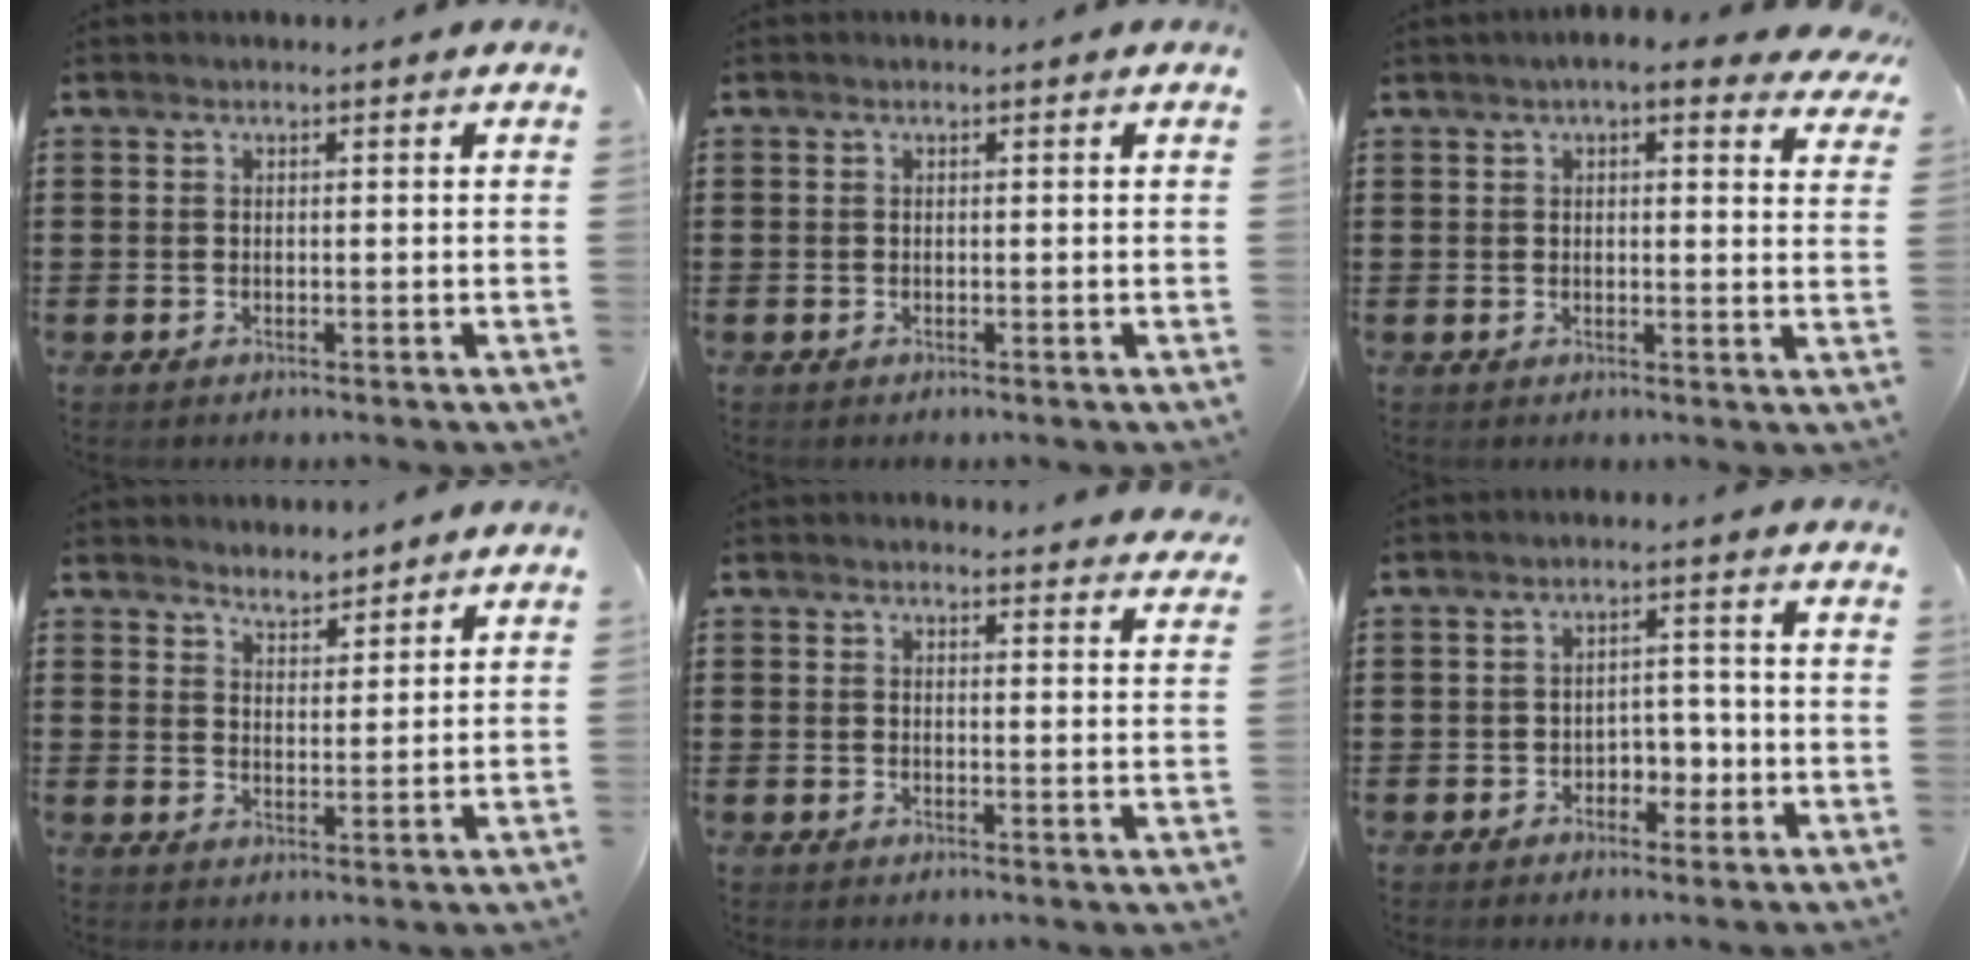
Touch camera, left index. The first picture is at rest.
{"total": 0.0}
{"total": 4.2, "force": [3.5, 0.3, 2.4], "torque": [-0.057, -0.005, 0.062]}
{"total": 3.3, "force": [3.3, 0.4, -0.3], "torque": [-0.004, -0.009, 0.063]}
{"total": 2.7, "force": [2.7, -0.1, 0.2], "torque": [-0.004, -0.014, 0.049]}
{"total": 3.5, "force": [-1.9, 2.4, 1.7], "torque": [-0.038, 0.005, -0.040]}